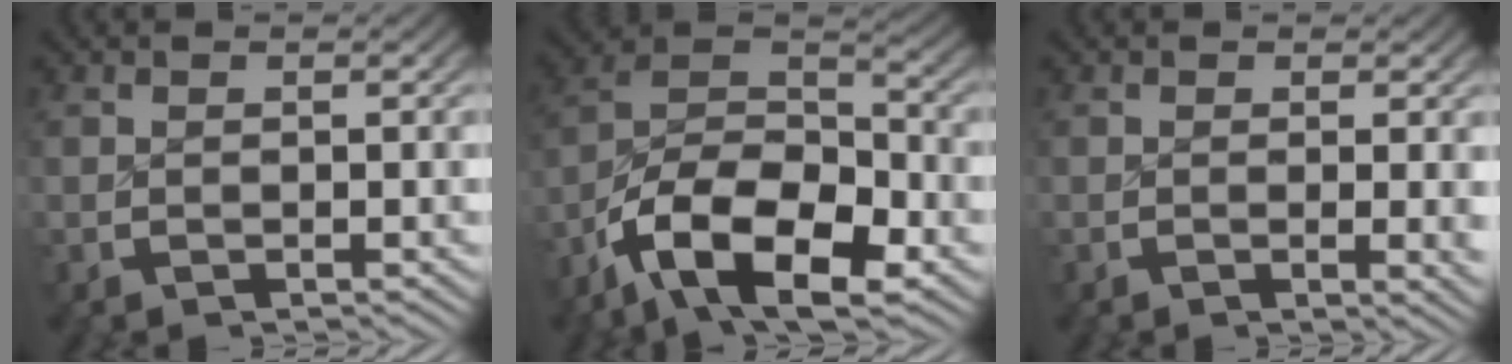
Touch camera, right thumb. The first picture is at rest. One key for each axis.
{"total": 14.0, "fx": -2.8, "fy": 9.4, "fz": 10.1, "tx": -0.218, "ty": -0.042, "tz": -0.037}
{"total": 1.7, "fx": 0.0, "fy": 0.3, "fz": 1.7, "tx": -0.020, "ty": -0.005, "tz": -0.001}